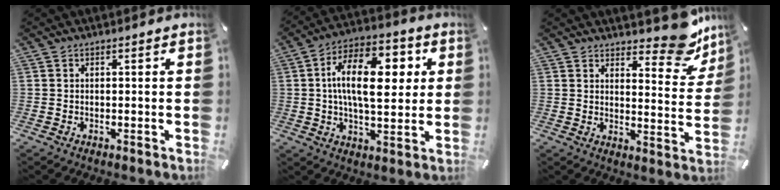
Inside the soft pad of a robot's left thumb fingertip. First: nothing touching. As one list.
[{"total": 16.6, "force": [2.8, 8.9, 13.8], "torque": [-0.235, 0.006, 0.041]}, {"total": 12.1, "force": [9.7, 5.0, 5.2], "torque": [-0.038, -0.082, 0.168]}]